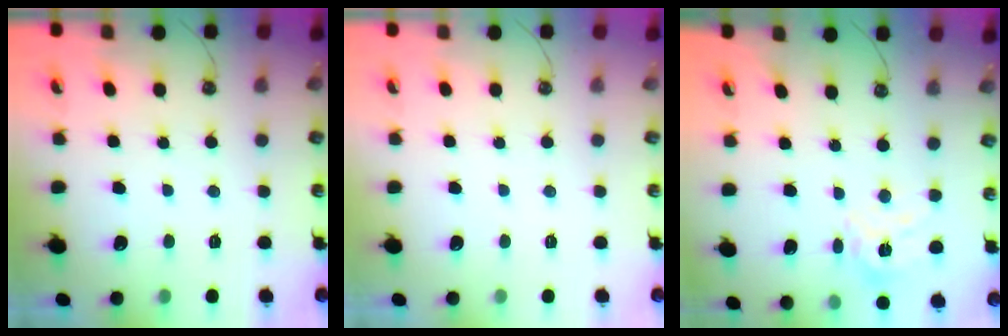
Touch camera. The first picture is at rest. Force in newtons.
{"total": 0.0}
{"total": 10.9, "press": 10.9, "slide": 1.1}